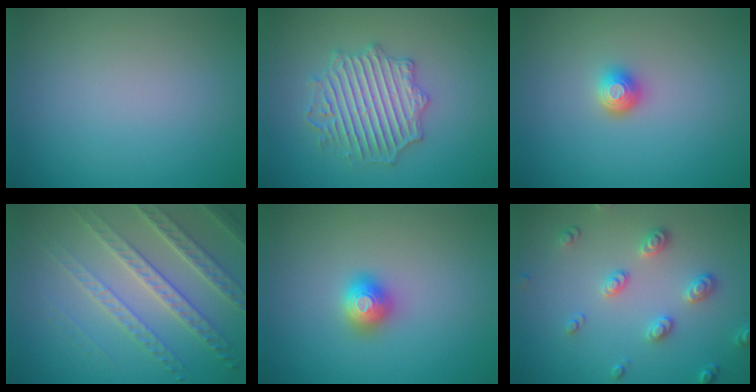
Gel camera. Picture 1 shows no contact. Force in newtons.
{"total": 4.1, "press": 4.1, "slide": 0.6}
{"total": 1.7, "press": 1.3, "slide": 1.1}
{"total": 6.1, "press": 4.6, "slide": 4.0}
{"total": 1.6, "press": 1.6, "slide": 0.2}
{"total": 3.1, "press": 2.7, "slide": 1.4}